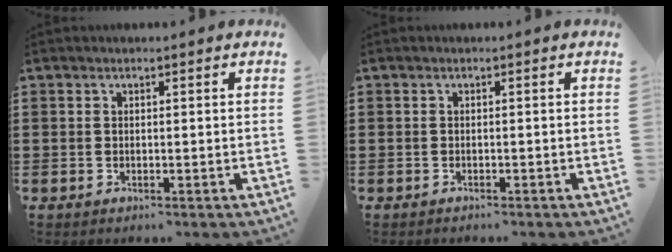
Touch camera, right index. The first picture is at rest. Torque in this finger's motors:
{"motor_torque": [0.18, -0.06, 0.02, 0.02]}